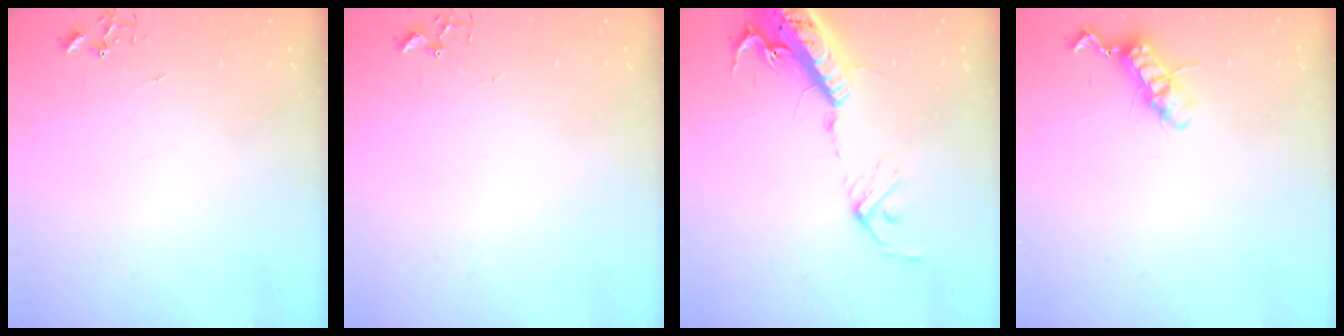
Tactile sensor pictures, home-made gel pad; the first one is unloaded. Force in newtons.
{"total": 1.7, "press": 1.6, "slide": 0.2}
{"total": 20.6, "press": 20.2, "slide": 4.3}
{"total": 11.0, "press": 10.9, "slide": 1.1}